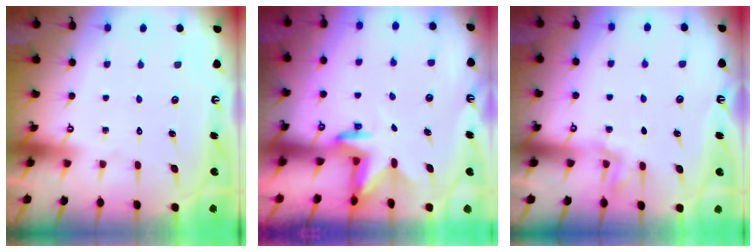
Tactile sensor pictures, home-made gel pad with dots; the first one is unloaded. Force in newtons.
{"total": 2.9, "press": 2.8, "slide": 0.7}
{"total": 1.4, "press": 1.4, "slide": 0.2}